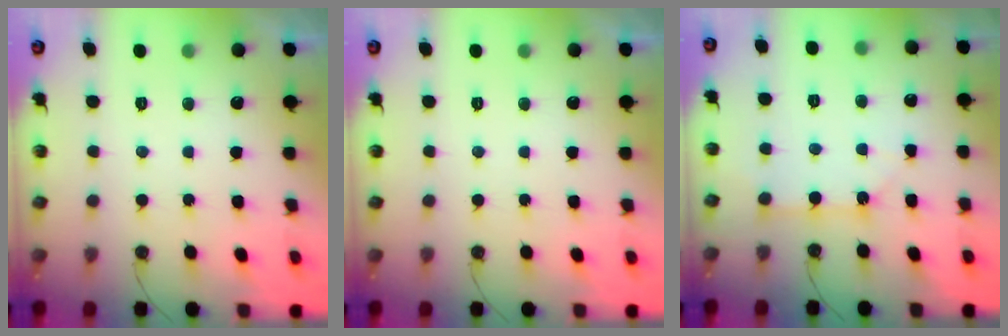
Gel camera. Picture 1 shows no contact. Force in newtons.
{"total": 0.0}
{"total": 3.9, "press": 3.9, "slide": 0.3}